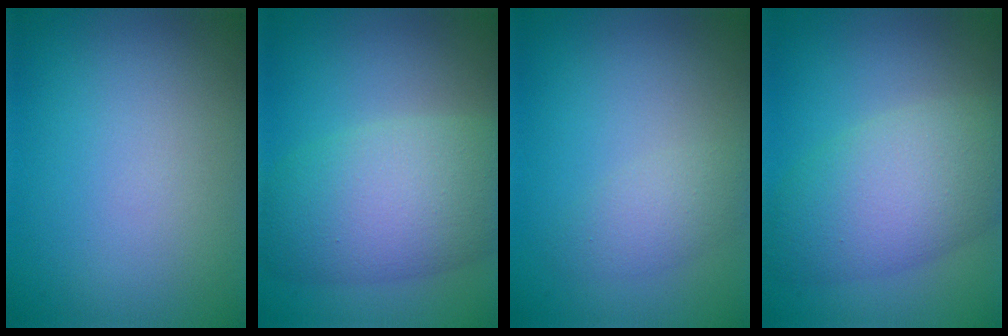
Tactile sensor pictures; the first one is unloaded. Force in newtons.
{"total": 8.4, "press": 8.4, "slide": 0.5}
{"total": 2.2, "press": 2.2, "slide": 0.1}
{"total": 7.3, "press": 7.3, "slide": 0.4}